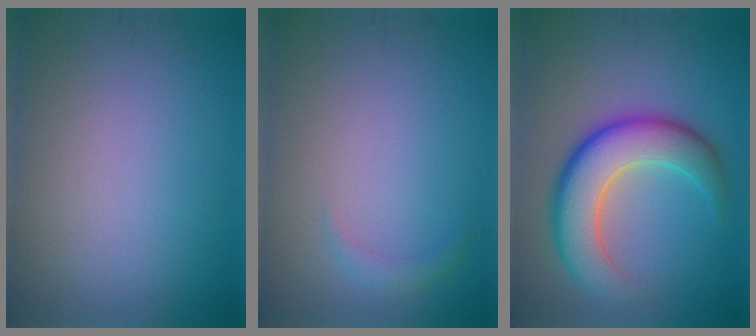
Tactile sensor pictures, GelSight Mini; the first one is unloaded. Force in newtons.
{"total": 1.0, "press": 1.0, "slide": 0.1}
{"total": 8.0, "press": 8.0, "slide": 0.6}